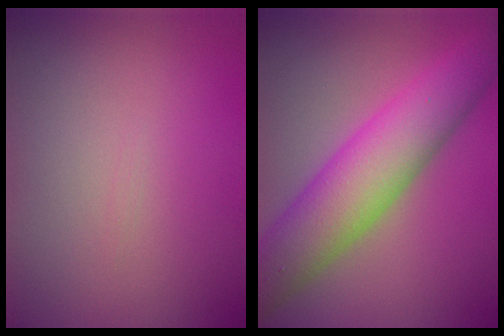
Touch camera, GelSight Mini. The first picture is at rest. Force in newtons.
{"total": 9.3, "press": 9.3, "slide": 0.3}